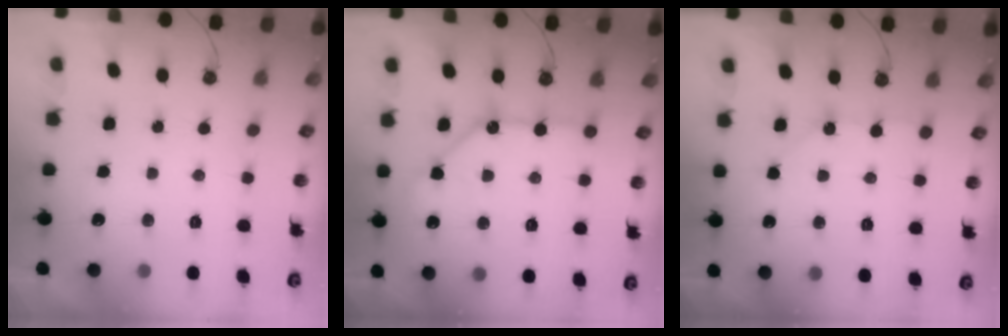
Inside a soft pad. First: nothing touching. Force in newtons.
{"total": 9.9, "press": 9.9, "slide": 1.1}
{"total": 3.6, "press": 3.5, "slide": 0.6}